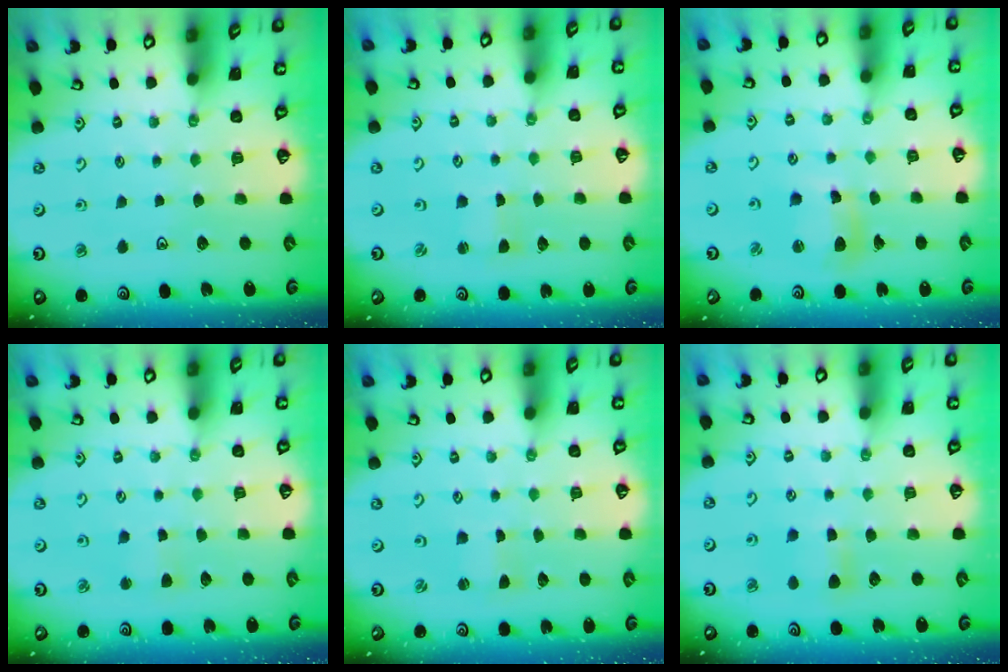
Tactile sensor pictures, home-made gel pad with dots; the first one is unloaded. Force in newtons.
{"total": 0.7, "press": 0.7, "slide": 0.1}
{"total": 9.7, "press": 9.6, "slide": 1.2}
{"total": 2.9, "press": 2.9, "slide": 0.4}
{"total": 0.0}
{"total": 5.0, "press": 5.0, "slide": 0.7}